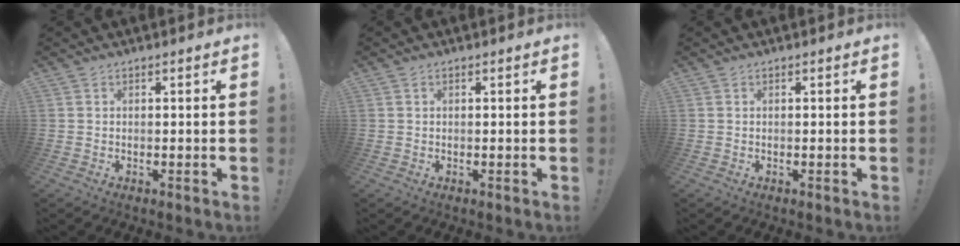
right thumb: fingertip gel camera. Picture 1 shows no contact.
{"total": 0.0}
{"total": 0.0}